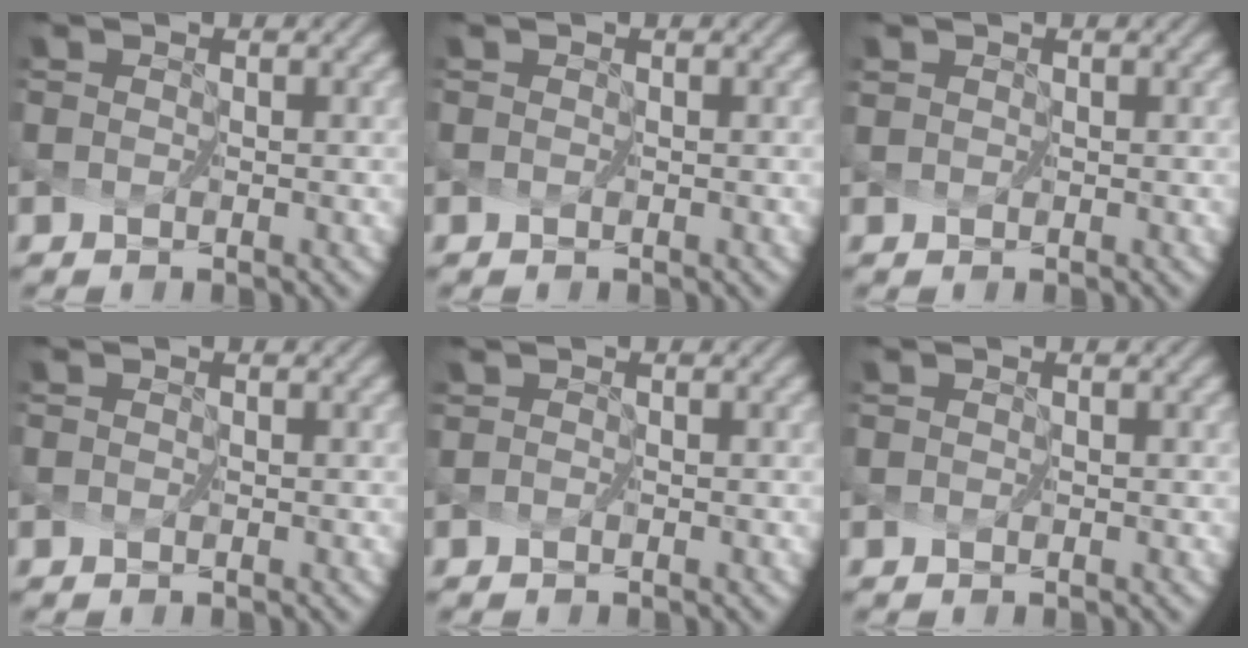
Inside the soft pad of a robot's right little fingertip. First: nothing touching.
{"total": 0.0}
{"total": 0.6, "force": [0.3, -0.1, -0.4], "torque": [0.012, -0.001, 0.007]}
{"total": 0.0}
{"total": 0.0}
{"total": 0.0}